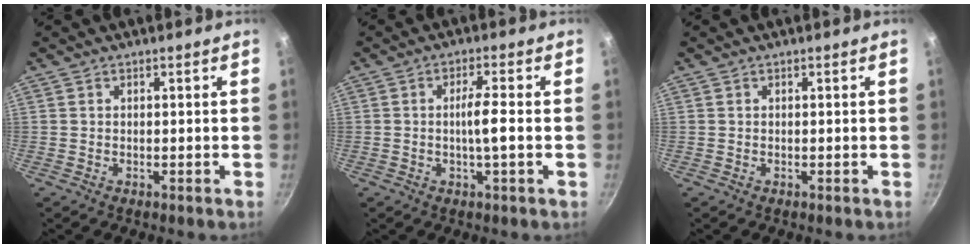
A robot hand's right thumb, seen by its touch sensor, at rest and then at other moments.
{"total": 4.6, "force": [-0.6, 0.2, 4.6], "torque": [-0.087, 0.008, -0.011]}
{"total": 0.0}